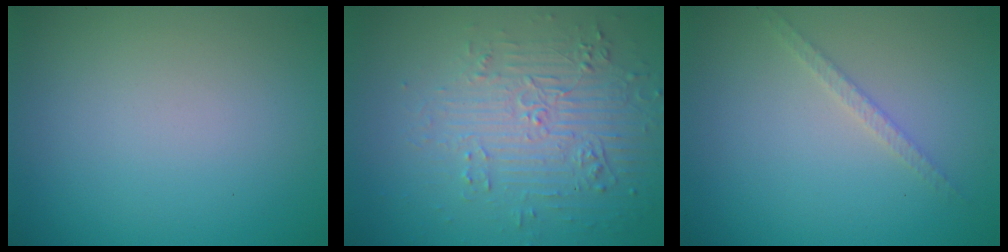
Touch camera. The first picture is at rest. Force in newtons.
{"total": 4.4, "press": 3.7, "slide": 2.4}
{"total": 1.3, "press": 1.3, "slide": 0.2}